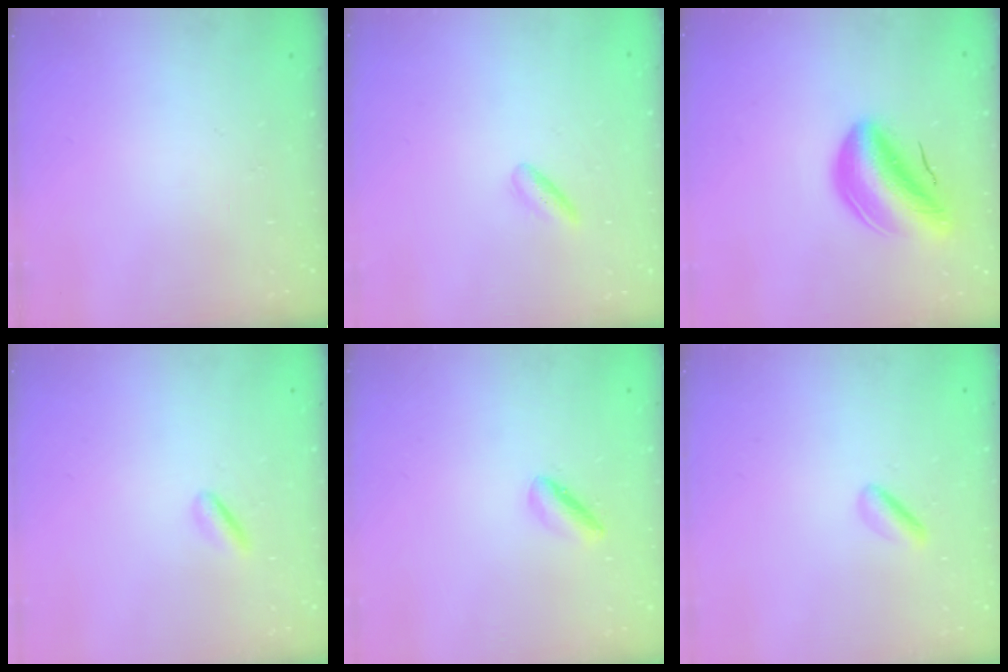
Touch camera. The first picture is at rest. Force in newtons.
{"total": 3.2, "press": 3.0, "slide": 1.3}
{"total": 9.5, "press": 9.1, "slide": 2.7}
{"total": 2.5, "press": 2.3, "slide": 1.0}
{"total": 2.0, "press": 1.9, "slide": 0.5}
{"total": 1.8, "press": 1.5, "slide": 0.9}